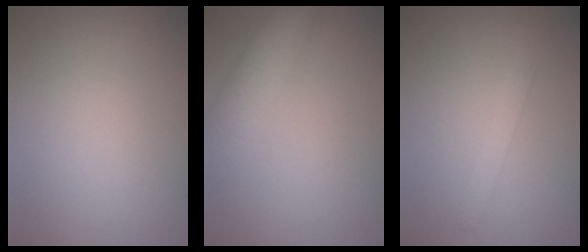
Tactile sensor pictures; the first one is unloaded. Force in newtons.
{"total": 7.1, "press": 7.0, "slide": 0.7}
{"total": 1.3, "press": 1.3, "slide": 0.0}